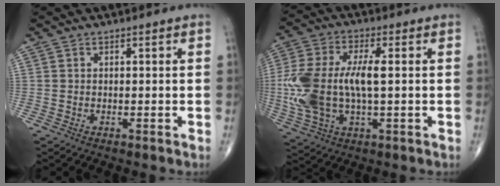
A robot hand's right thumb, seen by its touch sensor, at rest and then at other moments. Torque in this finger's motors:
{"motor_torque": [0.38, 0.38, 1.72, 0.12, 0.23]}